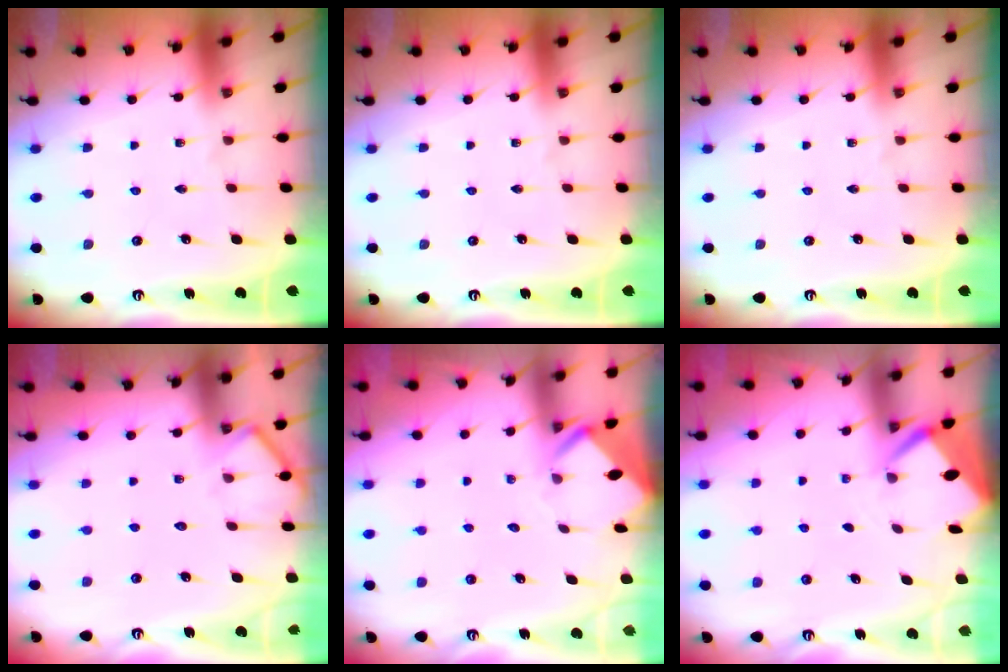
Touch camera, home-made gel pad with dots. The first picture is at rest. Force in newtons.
{"total": 0.0}
{"total": 0.0}
{"total": 4.9, "press": 4.9, "slide": 0.5}
{"total": 3.4, "press": 3.4, "slide": 0.2}
{"total": 2.6, "press": 2.6, "slide": 0.3}